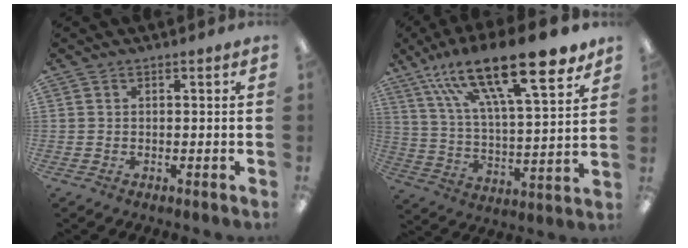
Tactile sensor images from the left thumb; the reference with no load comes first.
{"total": 24.5, "force": [16.5, 6.6, 16.8], "torque": [-0.275, -0.099, 0.269]}